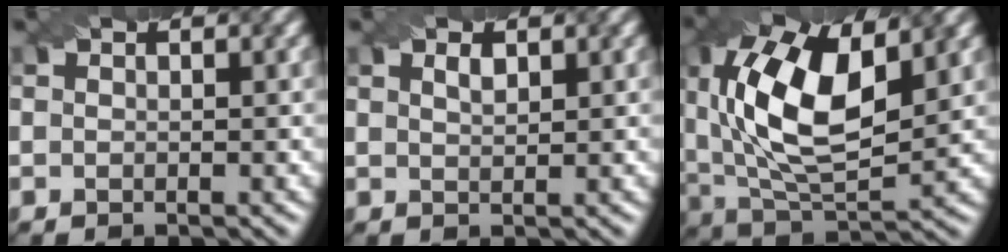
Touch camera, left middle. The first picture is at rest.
{"total": 1.0, "force": [0.7, 0.4, 0.6], "torque": [-0.013, 0.001, 0.014]}
{"total": 12.1, "force": [2.9, 5.6, 10.3], "torque": [-0.189, 0.008, 0.047]}